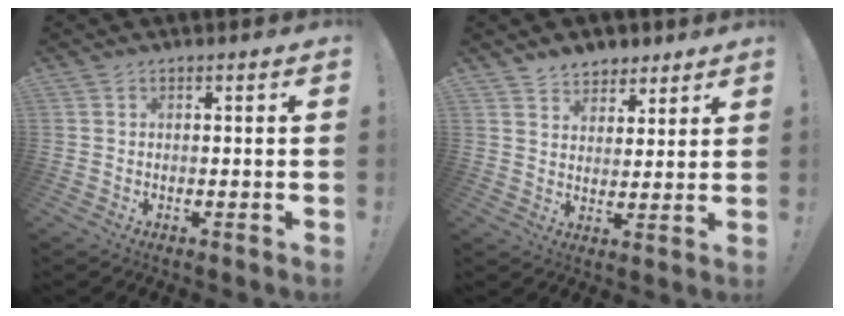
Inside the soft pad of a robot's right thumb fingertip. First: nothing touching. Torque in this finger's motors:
{"motor_torque": [0.01, 0.05, 0.05, -0.05, 0.00]}